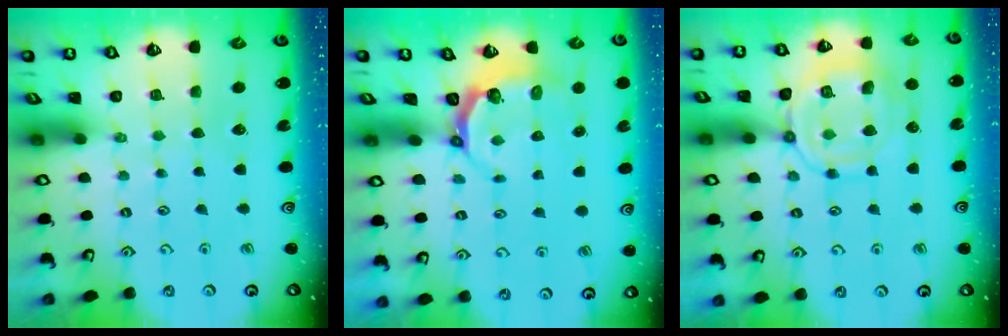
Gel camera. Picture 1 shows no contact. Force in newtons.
{"total": 4.8, "press": 3.7, "slide": 3.1}
{"total": 14.4, "press": 14.4, "slide": 1.4}